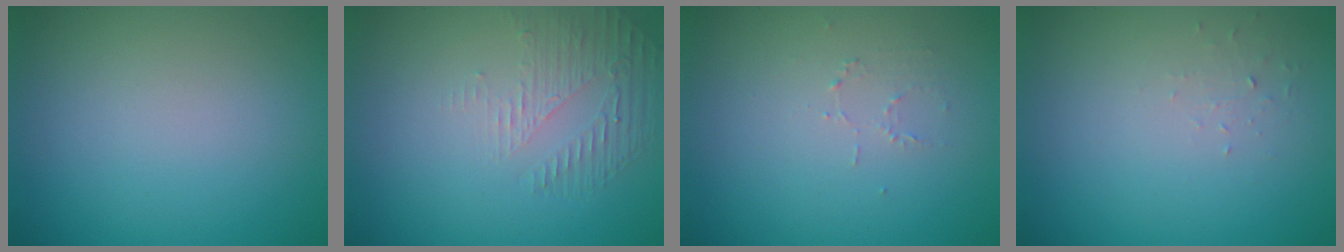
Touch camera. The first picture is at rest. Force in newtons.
{"total": 1.7, "press": 0.8, "slide": 1.5}
{"total": 0.7, "press": 0.4, "slide": 0.6}
{"total": 0.6, "press": 0.3, "slide": 0.6}